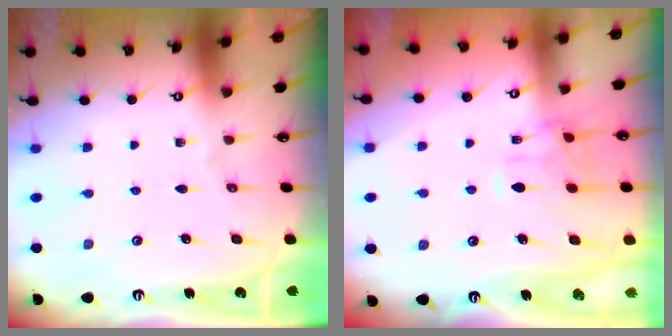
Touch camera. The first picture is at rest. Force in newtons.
{"total": 2.8, "press": 2.5, "slide": 1.3}